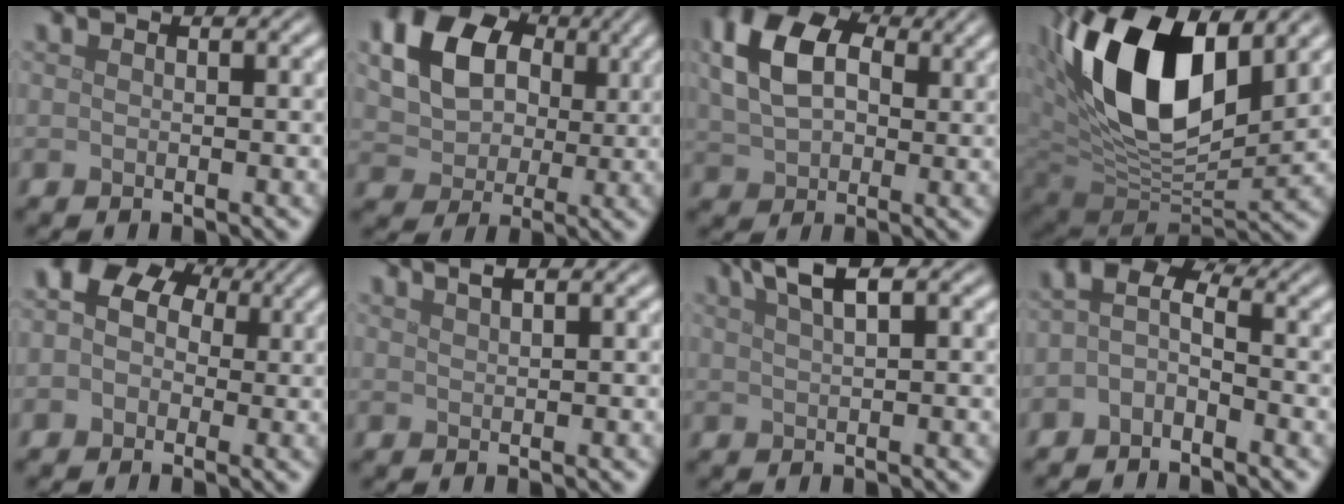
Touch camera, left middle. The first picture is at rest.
{"total": 14.5, "force": [5.4, 11.1, 7.6], "torque": [-0.166, 0.031, 0.104]}
{"total": 8.5, "force": [2.8, 5.7, 5.6], "torque": [-0.139, 0.018, 0.051]}
{"total": 15.0, "force": [5.0, 8.0, 11.7], "torque": [-0.217, 0.005, 0.091]}
{"total": 7.0, "force": [1.5, 5.8, 3.6], "torque": [-0.049, 0.034, -0.019]}
{"total": 1.6, "force": [1.1, 0.5, 1.1], "torque": [-0.005, 0.001, 0.010]}
{"total": 3.3, "force": [1.9, 0.9, 2.5], "torque": [-0.035, 0.011, 0.034]}
{"total": 2.9, "force": [-1.0, 1.5, 2.2], "torque": [-0.046, 0.009, -0.031]}